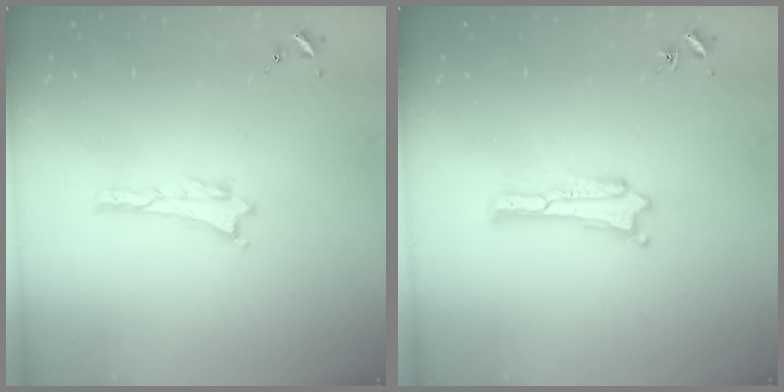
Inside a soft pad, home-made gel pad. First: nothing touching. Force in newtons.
{"total": 0.0}